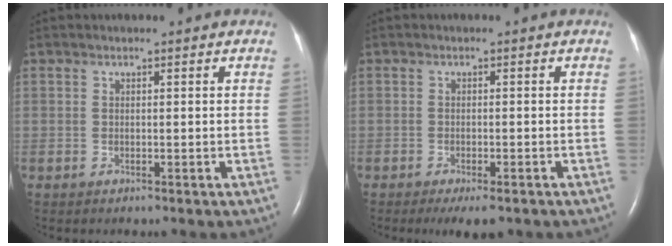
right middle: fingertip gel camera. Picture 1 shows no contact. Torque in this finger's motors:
{"motor_torque": [0.11, 0.01, 0.06, 0.01]}